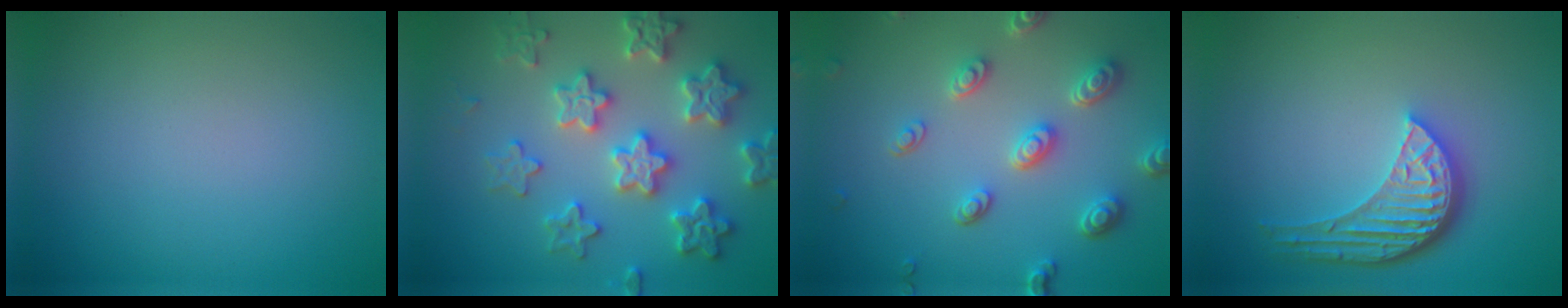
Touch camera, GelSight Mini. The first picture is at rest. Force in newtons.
{"total": 6.1, "press": 6.0, "slide": 1.3}
{"total": 4.6, "press": 3.8, "slide": 2.7}
{"total": 5.3, "press": 3.9, "slide": 3.5}